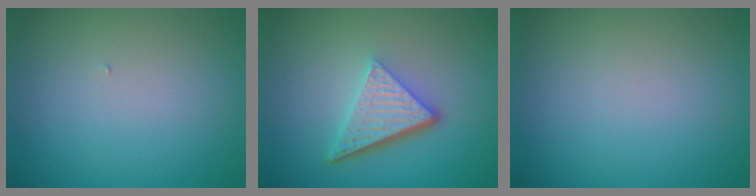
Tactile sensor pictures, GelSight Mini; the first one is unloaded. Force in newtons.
{"total": 5.1, "press": 3.6, "slide": 3.7}
{"total": 0.0}